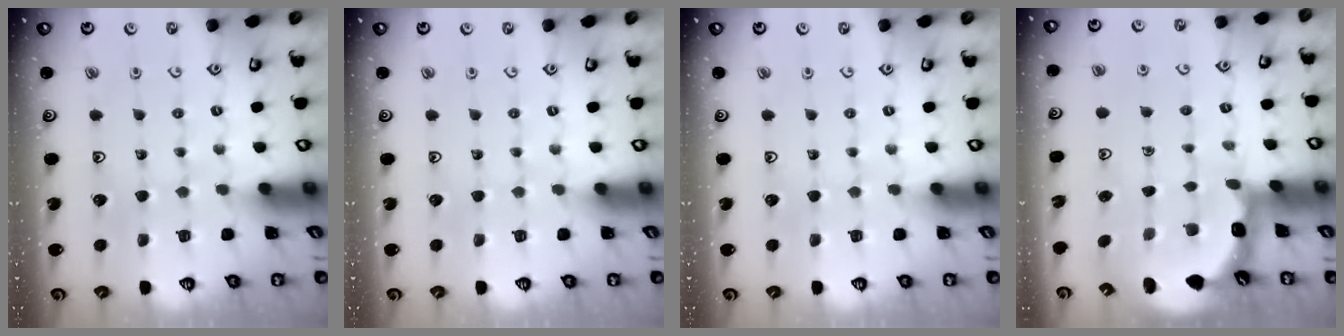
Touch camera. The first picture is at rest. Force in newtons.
{"total": 0.0}
{"total": 0.0}
{"total": 2.7, "press": 2.7, "slide": 0.6}